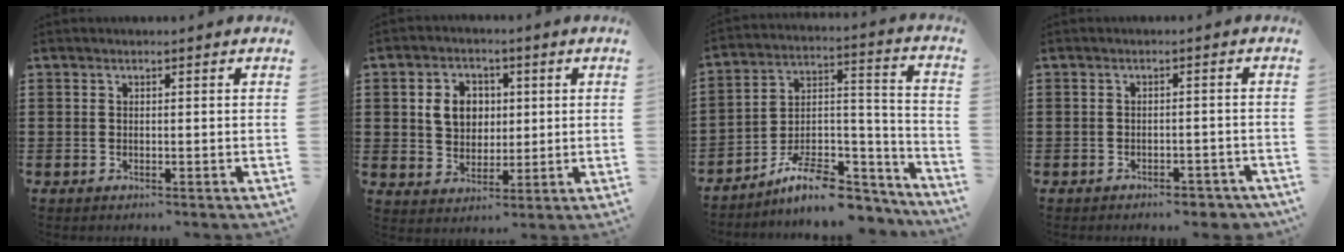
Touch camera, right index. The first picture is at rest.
{"total": 6.2, "force": [1.2, 5.1, 3.3], "torque": [-0.076, 0.015, 0.018]}
{"total": 9.4, "force": [-7.7, 3.1, 4.5], "torque": [-0.075, 0.024, -0.142]}
{"total": 2.1, "force": [-2.0, 0.3, 0.5], "torque": [-0.016, -0.003, -0.039]}